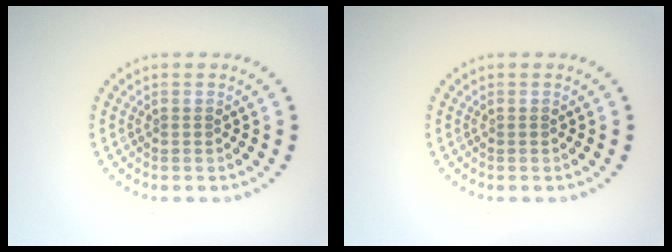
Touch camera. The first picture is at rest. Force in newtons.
{"total": 0.0}